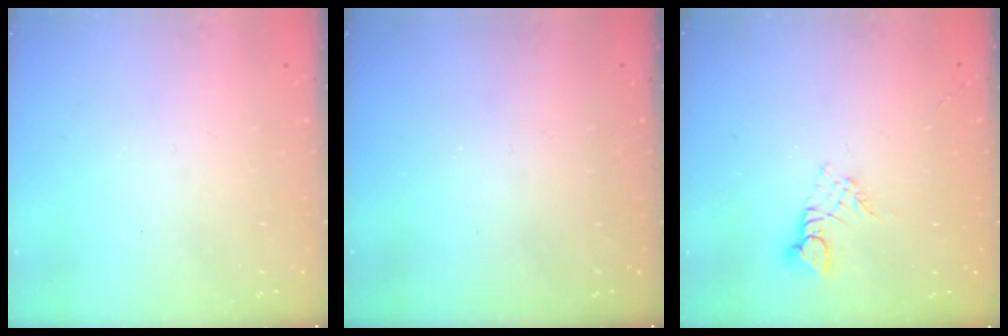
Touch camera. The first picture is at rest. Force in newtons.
{"total": 0.0}
{"total": 3.0, "press": 3.0, "slide": 0.3}